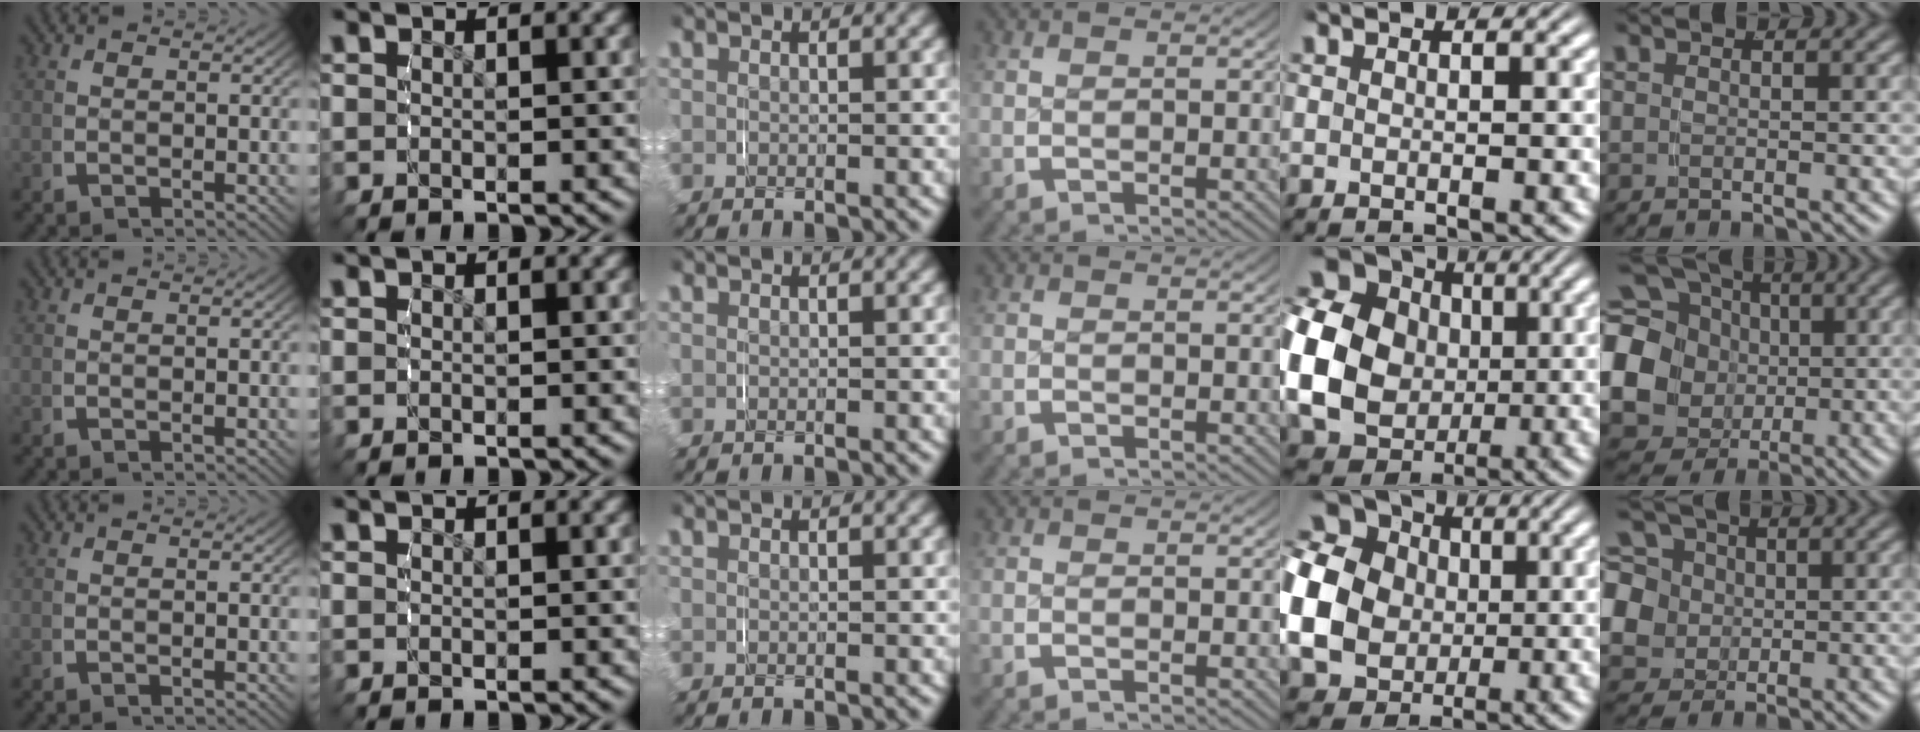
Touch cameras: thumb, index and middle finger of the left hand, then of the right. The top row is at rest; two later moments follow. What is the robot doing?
{"motion": "grasp_and_lifting", "object": "paper towel"}